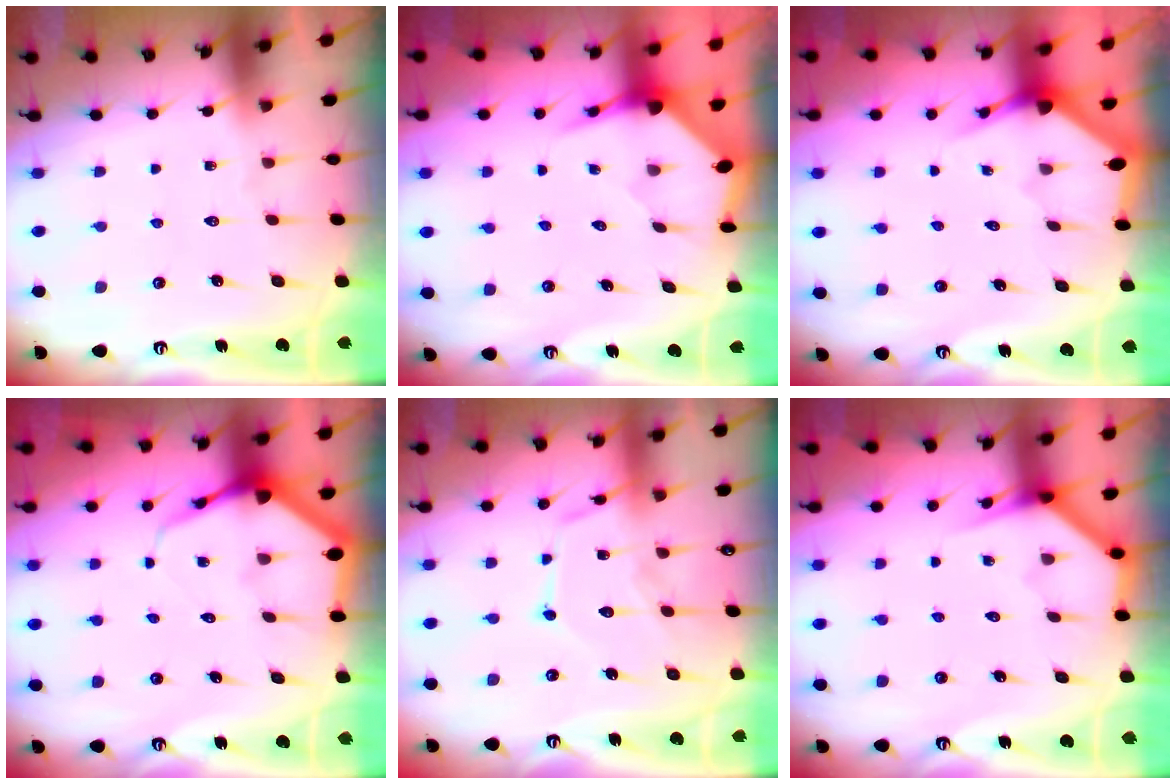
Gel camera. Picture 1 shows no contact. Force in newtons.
{"total": 3.7, "press": 3.7, "slide": 0.4}
{"total": 3.0, "press": 3.0, "slide": 0.2}
{"total": 5.8, "press": 5.8, "slide": 0.7}
{"total": 12.3, "press": 12.2, "slide": 1.1}
{"total": 3.9, "press": 3.8, "slide": 0.3}